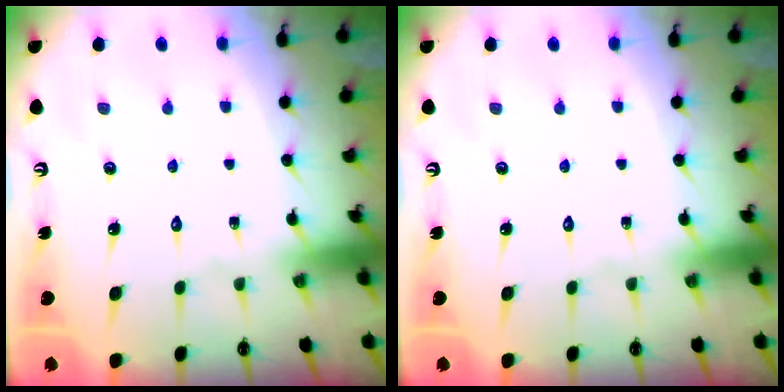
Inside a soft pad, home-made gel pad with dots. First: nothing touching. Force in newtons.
{"total": 0.0}